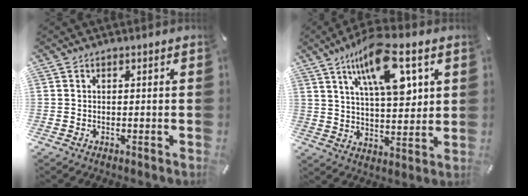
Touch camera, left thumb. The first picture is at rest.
{"total": 16.1, "force": [8.1, 6.7, 12.2], "torque": [-0.200, -0.022, 0.135]}